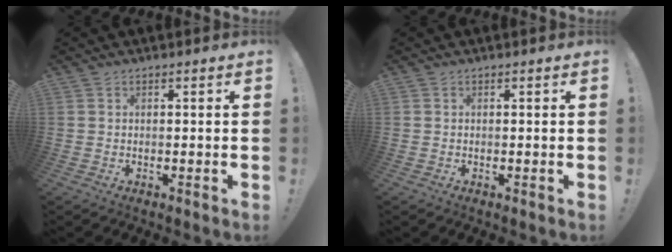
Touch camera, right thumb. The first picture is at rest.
{"total": 0.0}